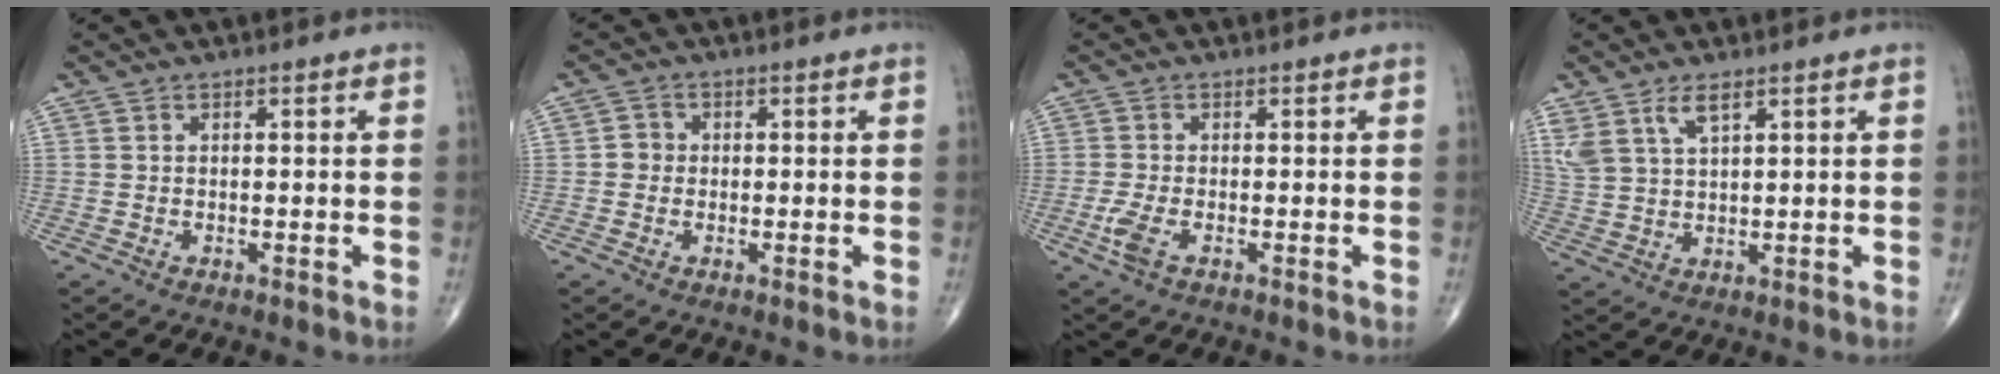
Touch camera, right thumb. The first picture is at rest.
{"total": 2.1, "force": [-0.2, 1.9, 0.7], "torque": [0.002, 0.007, -0.008]}
{"total": 2.9, "force": [-1.0, 1.1, 2.4], "torque": [-0.065, 0.001, -0.021]}
{"total": 6.2, "force": [3.8, 2.4, 4.3], "torque": [-0.093, -0.008, 0.083]}